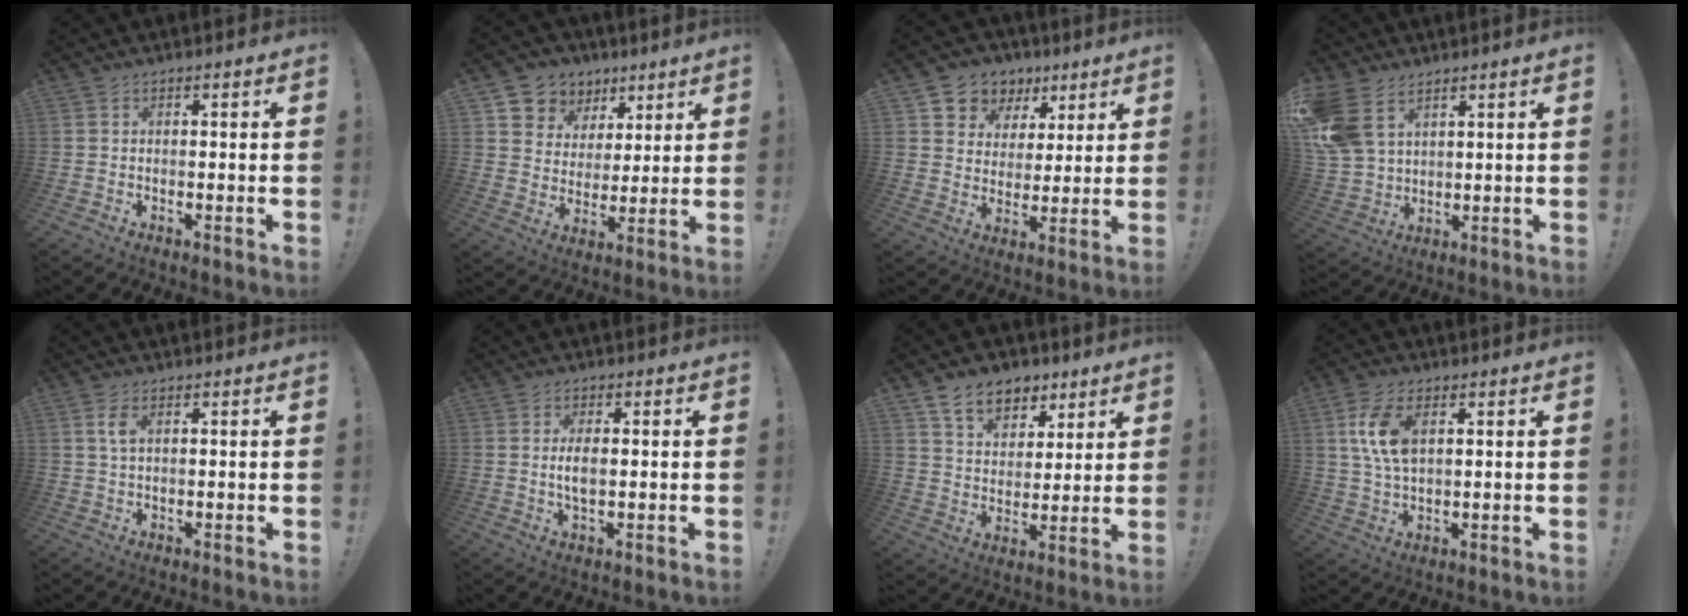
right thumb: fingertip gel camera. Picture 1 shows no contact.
{"total": 9.0, "force": [4.5, 7.7, 1.6], "torque": [-0.027, -0.034, 0.095]}
{"total": 8.6, "force": [4.4, 7.3, 1.7], "torque": [-0.030, -0.030, 0.089]}
{"total": 11.9, "force": [6.2, 7.8, 6.6], "torque": [-0.136, -0.029, 0.126]}
{"total": 3.4, "force": [1.1, 1.4, 2.9], "torque": [-0.056, 0.001, 0.019]}
{"total": 4.0, "force": [-0.1, 1.6, 3.7], "torque": [-0.069, -0.007, -0.008]}
{"total": 11.2, "force": [7.3, 7.4, 4.1], "torque": [-0.060, -0.044, 0.139]}
{"total": 9.7, "force": [3.0, 5.1, 7.8], "torque": [-0.157, -0.002, 0.052]}